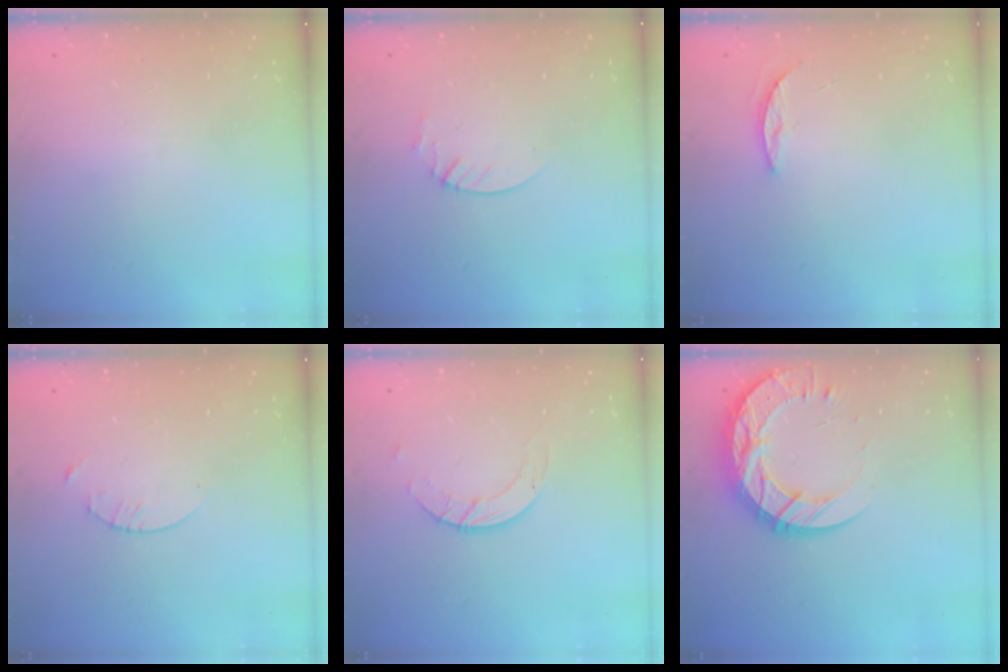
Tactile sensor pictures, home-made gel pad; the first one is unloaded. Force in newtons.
{"total": 1.9, "press": 1.9, "slide": 0.2}
{"total": 4.5, "press": 4.4, "slide": 0.4}
{"total": 1.7, "press": 1.6, "slide": 0.2}
{"total": 3.6, "press": 3.6, "slide": 0.2}
{"total": 18.6, "press": 18.5, "slide": 1.6}